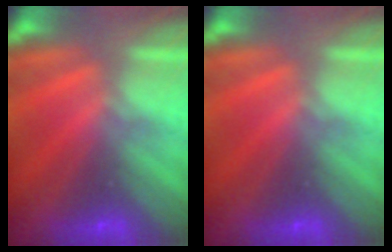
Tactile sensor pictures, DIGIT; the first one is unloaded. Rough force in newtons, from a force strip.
{"total": 0.0}